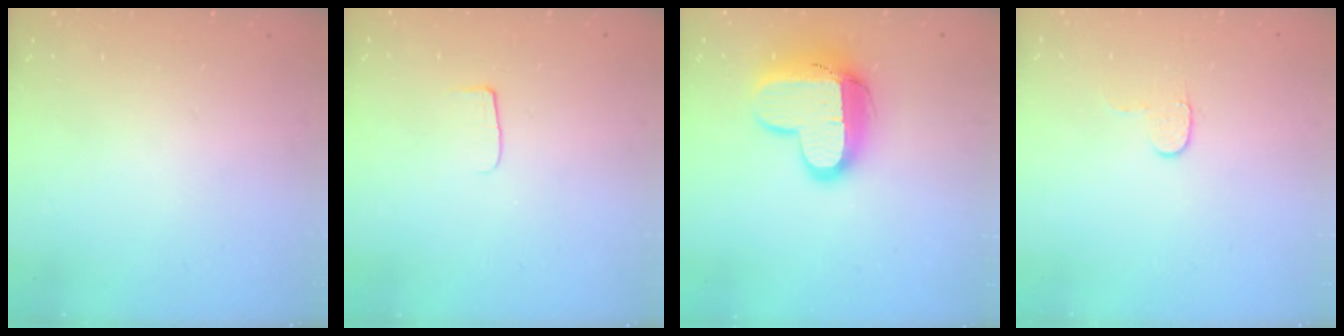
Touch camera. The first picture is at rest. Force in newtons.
{"total": 4.8, "press": 4.8, "slide": 0.6}
{"total": 14.0, "press": 13.9, "slide": 1.4}
{"total": 4.7, "press": 4.7, "slide": 0.5}